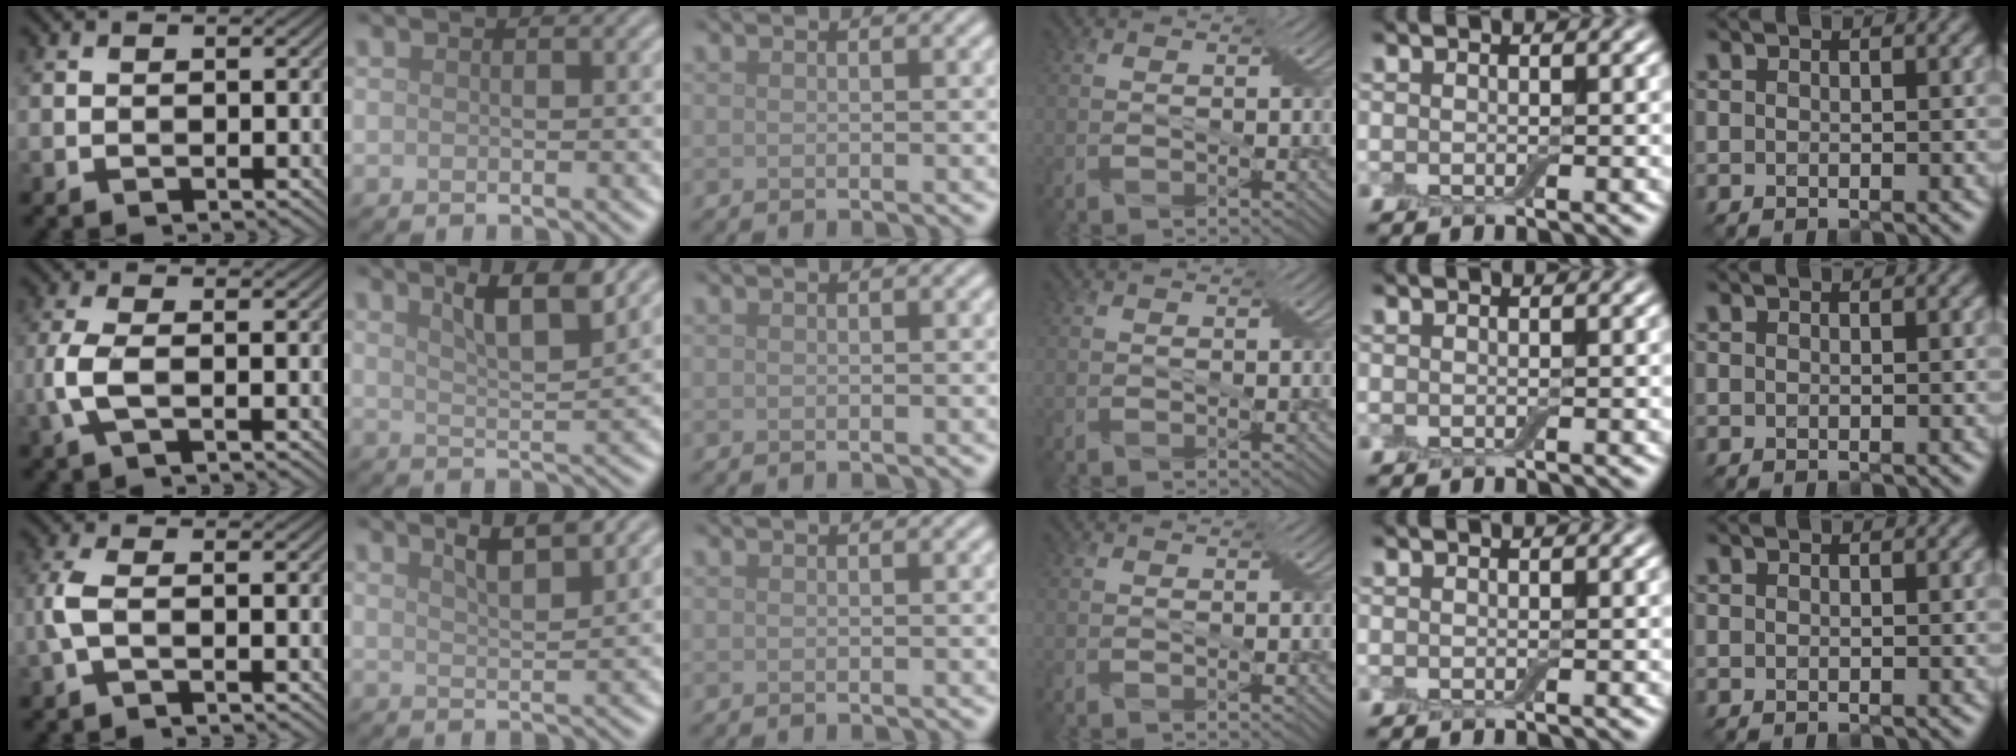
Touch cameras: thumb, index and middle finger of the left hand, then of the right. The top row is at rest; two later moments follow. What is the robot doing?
{"motion": "insert", "object": "box of matches"}